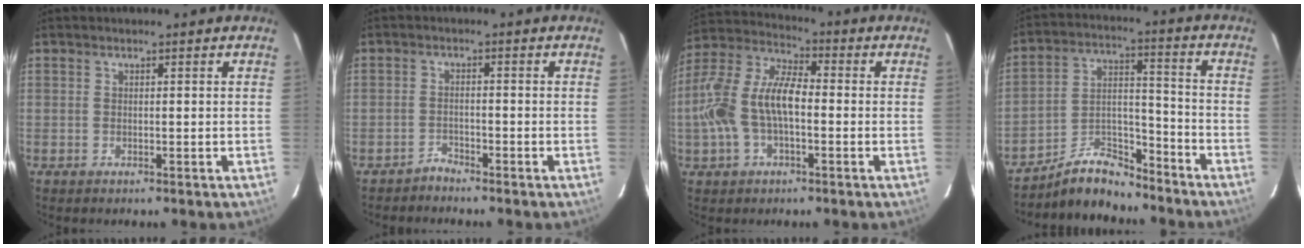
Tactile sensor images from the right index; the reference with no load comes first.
{"total": 2.0, "force": [-1.9, 0.4, -0.1], "torque": [0.002, 0.002, -0.037]}
{"total": 13.7, "force": [-2.2, 7.0, 11.6], "torque": [-0.245, 0.017, -0.046]}
{"total": 10.5, "force": [-9.2, 3.9, 3.3], "torque": [-0.073, 0.037, -0.159]}